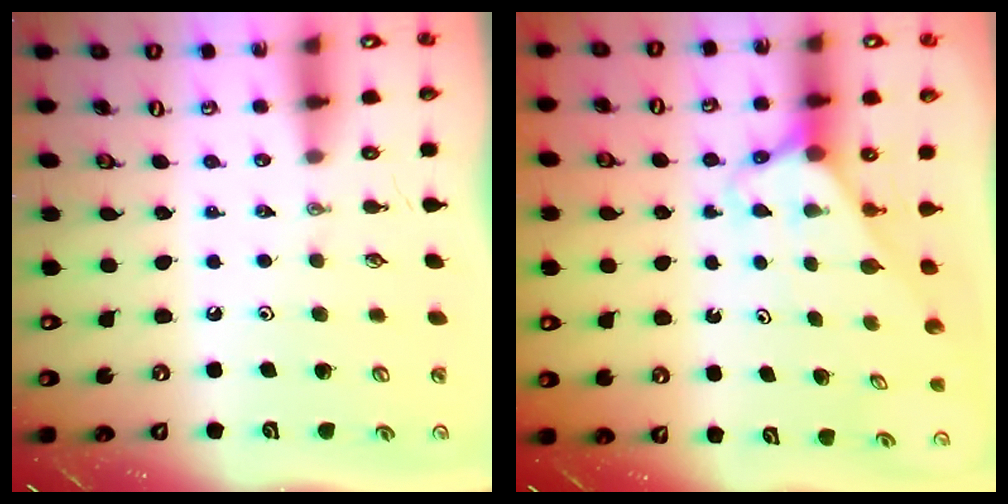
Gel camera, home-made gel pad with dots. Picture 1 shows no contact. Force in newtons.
{"total": 2.8, "press": 2.8, "slide": 0.1}